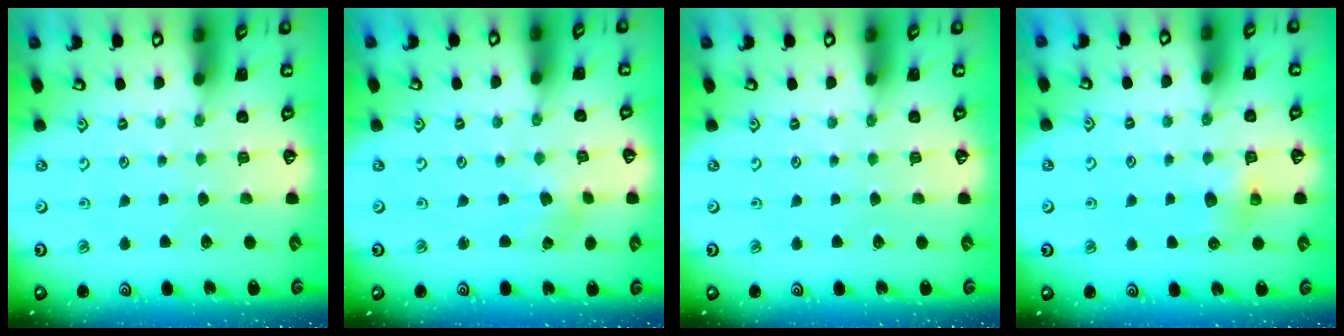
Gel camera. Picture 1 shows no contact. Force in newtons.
{"total": 2.7, "press": 2.7, "slide": 0.3}
{"total": 0.0}
{"total": 6.3, "press": 6.3, "slide": 0.6}